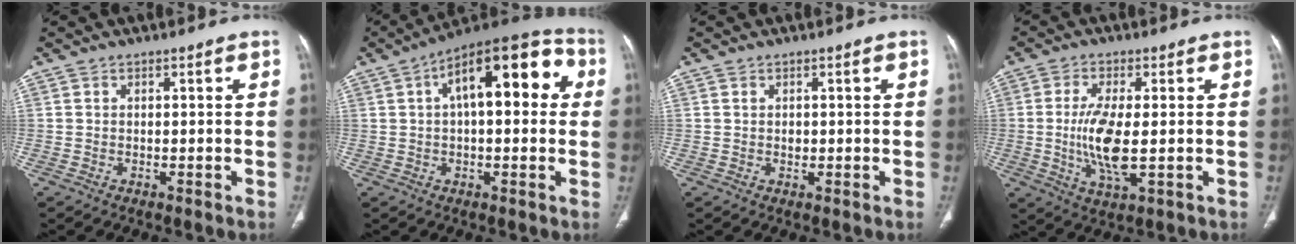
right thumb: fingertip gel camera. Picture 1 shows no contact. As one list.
[{"total": 17.9, "force": [4.3, 8.0, 15.4], "torque": [-0.193, 0.041, 0.054]}, {"total": 0.9, "force": [0.2, 0.7, 0.6], "torque": [-0.008, 0.001, 0.004]}, {"total": 9.4, "force": [-0.5, 3.1, 8.8], "torque": [-0.187, -0.014, -0.006]}]